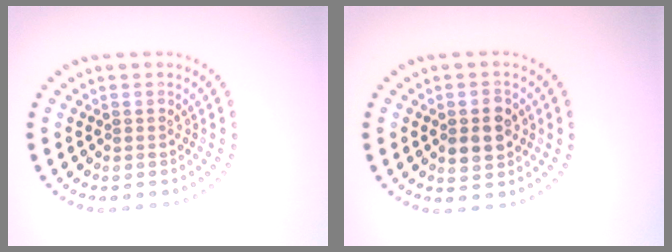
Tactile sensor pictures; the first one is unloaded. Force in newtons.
{"total": 3.2, "press": 3.2, "slide": 0.3}